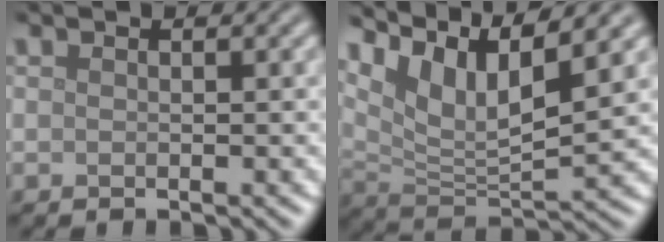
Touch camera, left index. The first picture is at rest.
{"total": 8.3, "force": [5.3, 2.5, 5.9], "torque": [-0.118, -0.002, 0.103]}